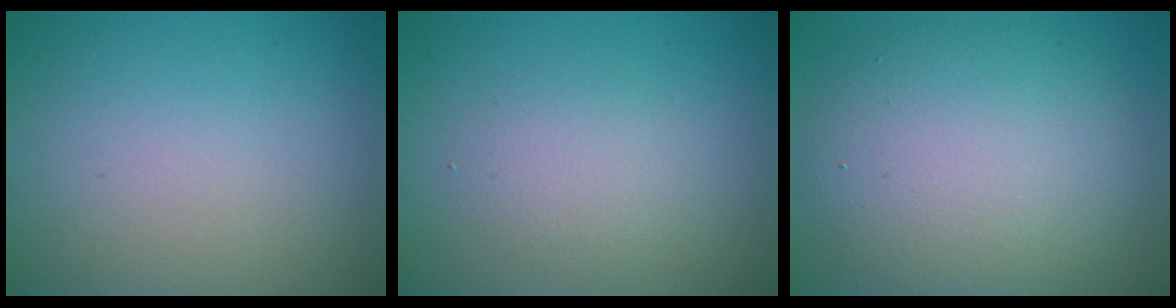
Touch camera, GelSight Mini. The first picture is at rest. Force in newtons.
{"total": 2.2, "press": 2.2, "slide": 0.0}
{"total": 9.5, "press": 9.4, "slide": 0.5}